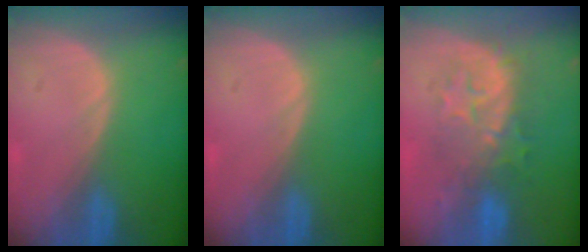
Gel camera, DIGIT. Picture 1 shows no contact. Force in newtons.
{"total": 0.0}
{"total": 8.0, "press": 8.0, "slide": 0.9}